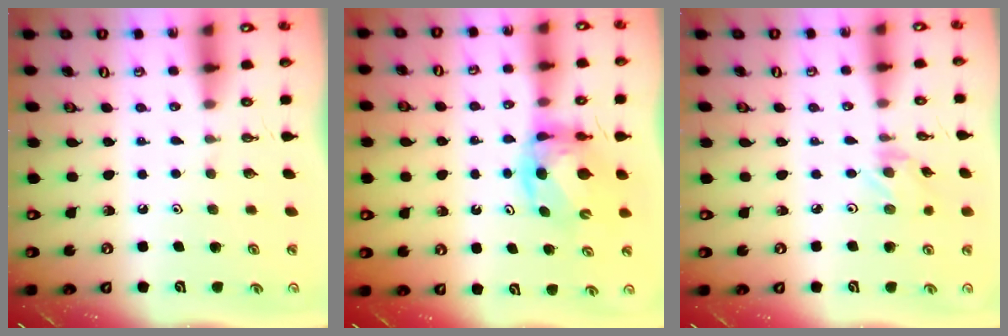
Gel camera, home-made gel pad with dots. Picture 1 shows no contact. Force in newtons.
{"total": 7.6, "press": 7.5, "slide": 0.9}
{"total": 0.5, "press": 0.5, "slide": 0.1}